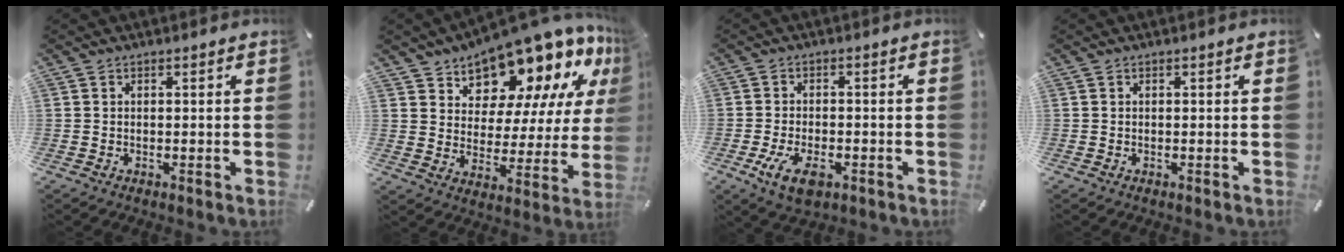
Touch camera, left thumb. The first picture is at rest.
{"total": 15.6, "force": [13.3, 7.0, 4.2], "torque": [-0.076, -0.125, 0.230]}
{"total": 6.7, "force": [-2.8, 3.7, 4.8], "torque": [-0.098, 0.001, -0.052]}
{"total": 0.0}